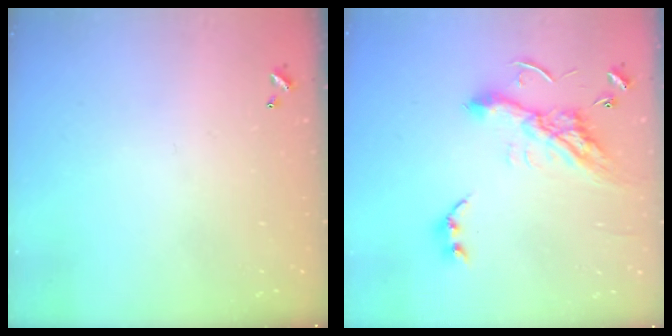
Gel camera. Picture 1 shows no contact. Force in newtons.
{"total": 14.9, "press": 14.8, "slide": 1.5}